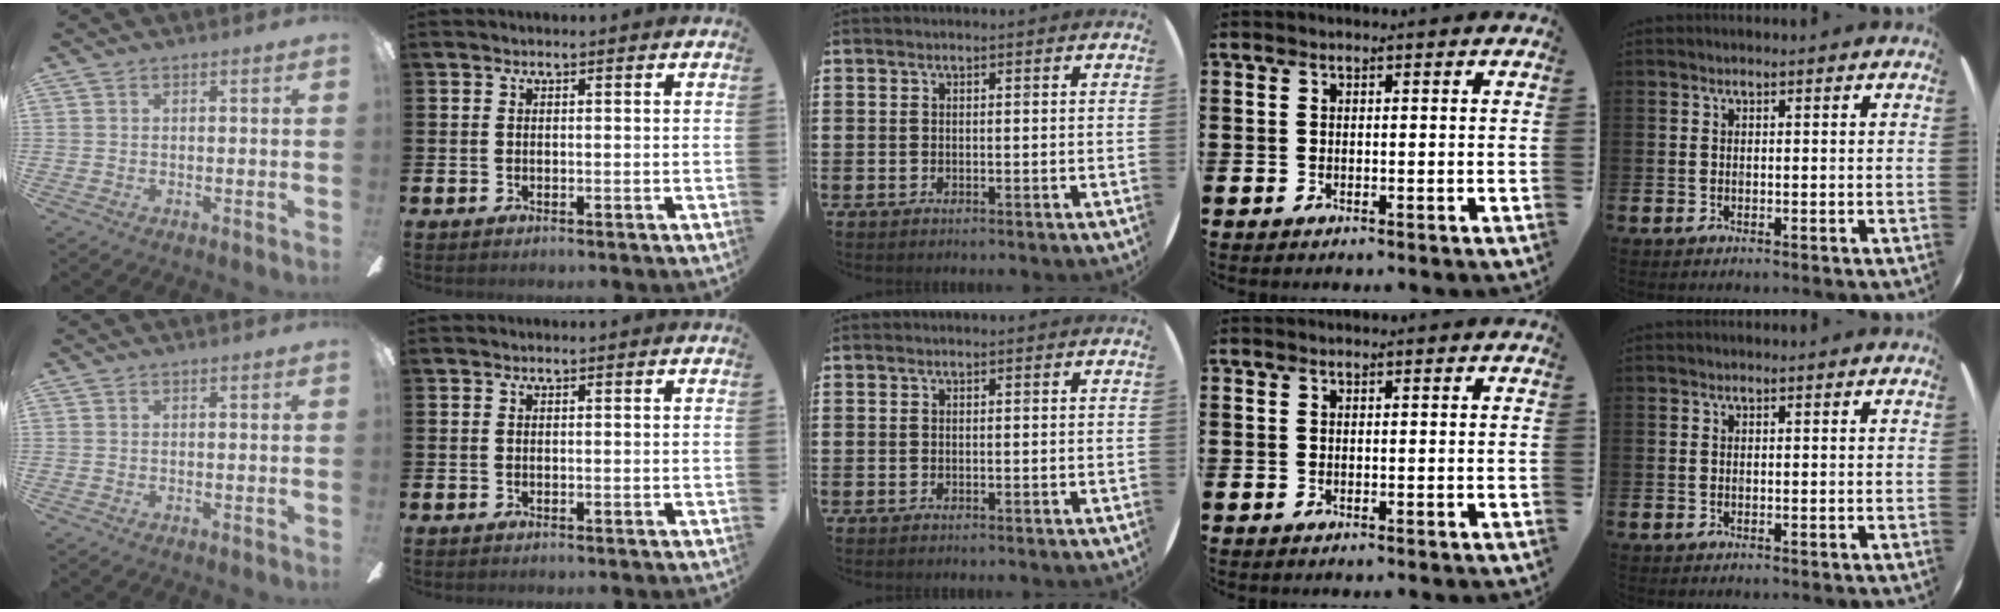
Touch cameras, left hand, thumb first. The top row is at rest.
{}